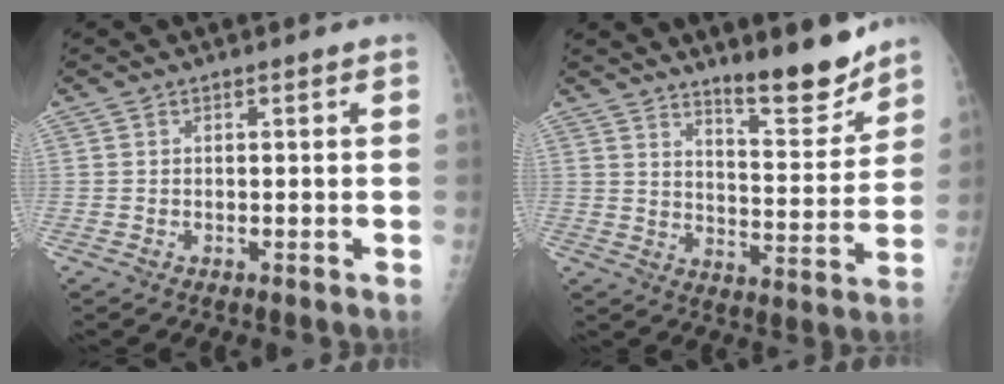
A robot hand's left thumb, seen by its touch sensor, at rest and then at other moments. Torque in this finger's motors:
{"motor_torque": [1.00, 0.96, 0.39, -0.35, 0.09]}